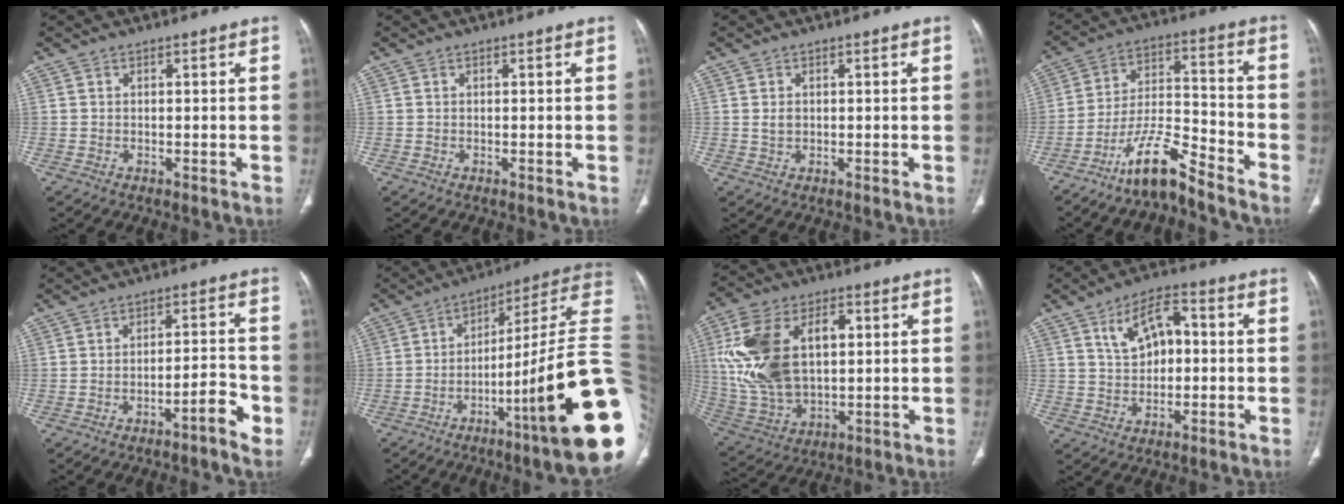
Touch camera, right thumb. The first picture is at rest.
{"total": 0.0}
{"total": 1.4, "force": [0.3, 1.1, 0.8], "torque": [-0.015, 0.002, 0.010]}
{"total": 10.4, "force": [-8.6, 1.7, 5.6], "torque": [-0.111, 0.073, -0.161]}
{"total": 6.8, "force": [-3.8, 1.6, 5.4], "torque": [-0.068, 0.041, -0.053]}
{"total": 26.5, "force": [-5.3, 2.5, 25.8], "torque": [-0.290, 0.023, -0.086]}
{"total": 20.4, "force": [3.4, 12.4, 15.8], "torque": [-0.301, 0.002, 0.073]}
{"total": 9.0, "force": [1.9, 5.2, 7.1], "torque": [-0.101, 0.013, 0.030]}